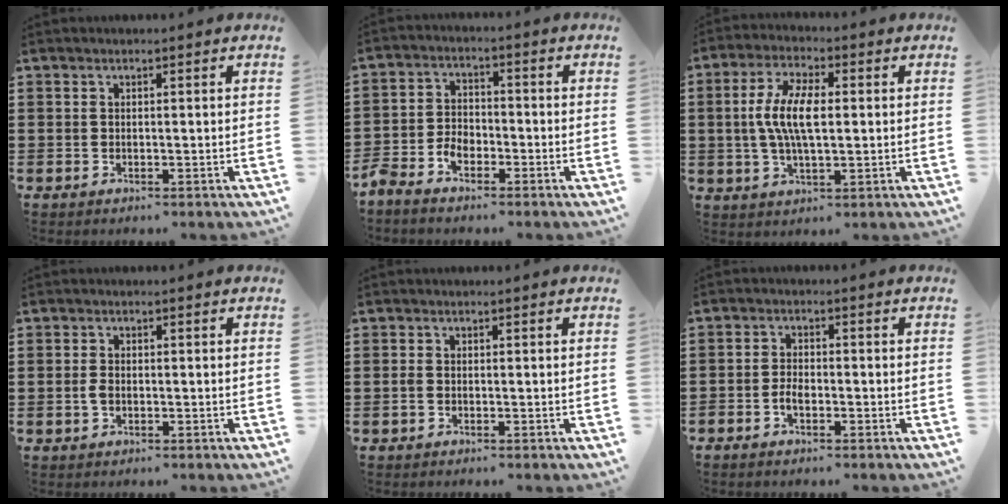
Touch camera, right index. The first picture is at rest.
{"total": 3.6, "force": [-2.6, 1.9, 1.4], "torque": [-0.046, 0.002, -0.057]}
{"total": 8.2, "force": [0.3, 2.9, 7.6], "torque": [-0.170, -0.002, -0.003]}
{"total": 1.8, "force": [-0.5, 1.0, 1.4], "torque": [-0.037, -0.001, -0.011]}
{"total": 0.9, "force": [-0.4, 0.4, 0.7], "torque": [-0.023, -0.004, -0.010]}
{"total": 2.3, "force": [-1.2, 1.1, 1.6], "torque": [-0.033, 0.003, -0.023]}